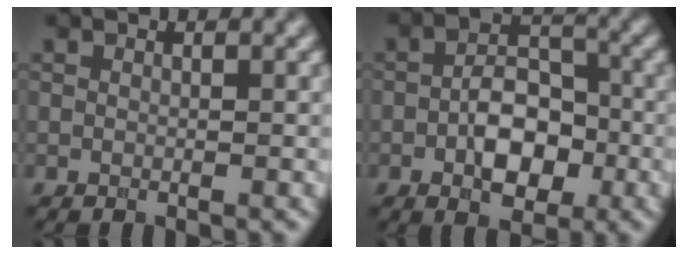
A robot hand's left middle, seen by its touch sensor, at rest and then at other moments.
{"total": 5.6, "force": [-1.6, 3.2, 4.2], "torque": [-0.065, 0.004, -0.030]}